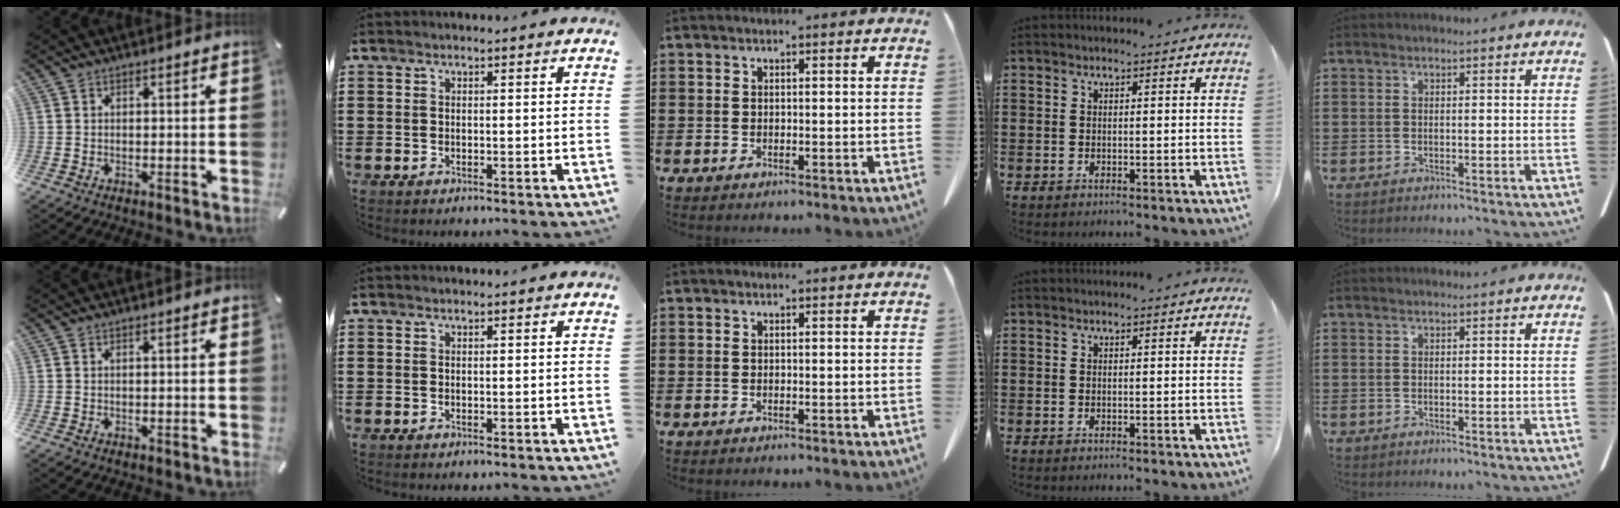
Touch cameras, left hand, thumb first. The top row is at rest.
{}